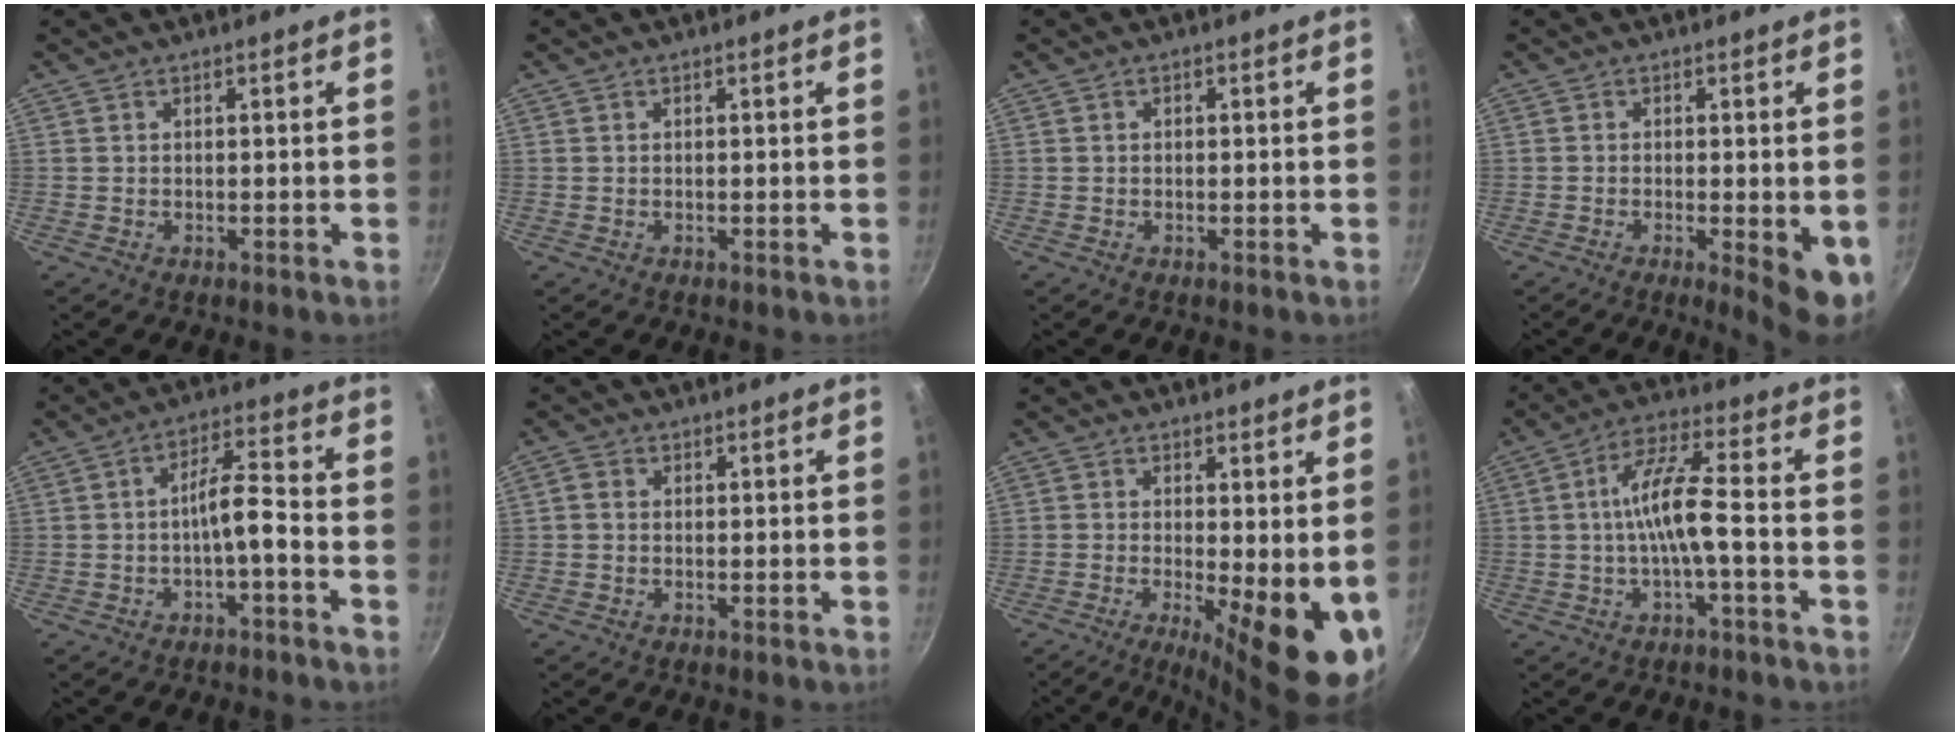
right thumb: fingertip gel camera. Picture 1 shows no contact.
{"total": 0.0}
{"total": 0.6, "force": [0.0, 0.5, 0.3], "torque": [-0.003, 0.005, 0.000]}
{"total": 7.2, "force": [-1.7, 1.8, 6.7], "torque": [-0.080, -0.008, -0.019]}
{"total": 6.1, "force": [-2.5, 1.2, 5.5], "torque": [-0.105, 0.038, -0.040]}
{"total": 1.5, "force": [0.0, 1.3, 0.7], "torque": [-0.015, 0.006, -0.004]}
{"total": 12.7, "force": [-1.9, 3.9, 12.0], "torque": [-0.142, -0.015, -0.020]}
{"total": 9.0, "force": [-1.6, 1.5, 8.8], "torque": [-0.175, 0.031, -0.036]}